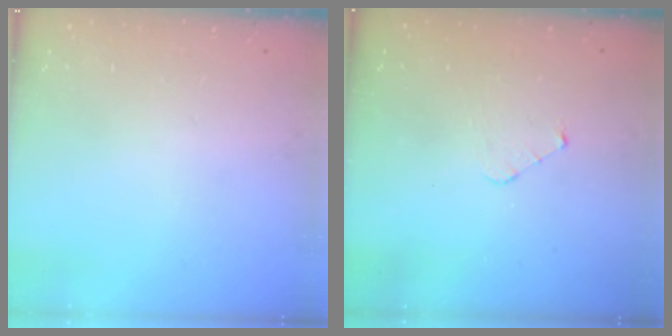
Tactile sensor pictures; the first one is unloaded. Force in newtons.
{"total": 3.6, "press": 3.6, "slide": 0.3}